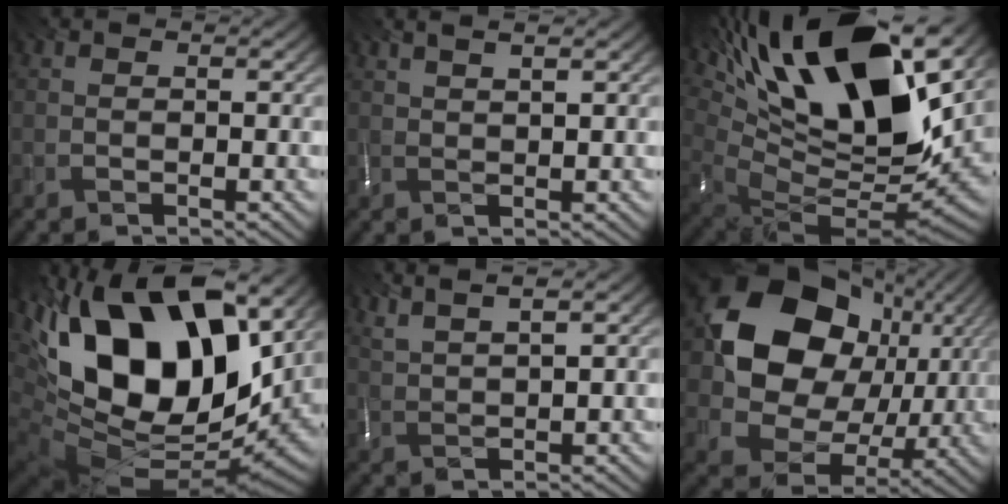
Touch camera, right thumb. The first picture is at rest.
{"total": 2.6, "force": [1.7, 0.2, 1.9], "torque": [-0.033, 0.005, 0.031]}
{"total": 19.2, "force": [7.8, 7.6, 15.9], "torque": [-0.283, 0.021, 0.141]}
{"total": 21.4, "force": [5.2, 13.1, 16.1], "torque": [-0.348, -0.006, 0.108]}
{"total": 5.2, "force": [3.9, 0.7, 3.3], "torque": [-0.059, 0.012, 0.063]}
{"total": 17.2, "force": [3.1, 13.6, 10.1], "torque": [-0.205, 0.001, 0.060]}